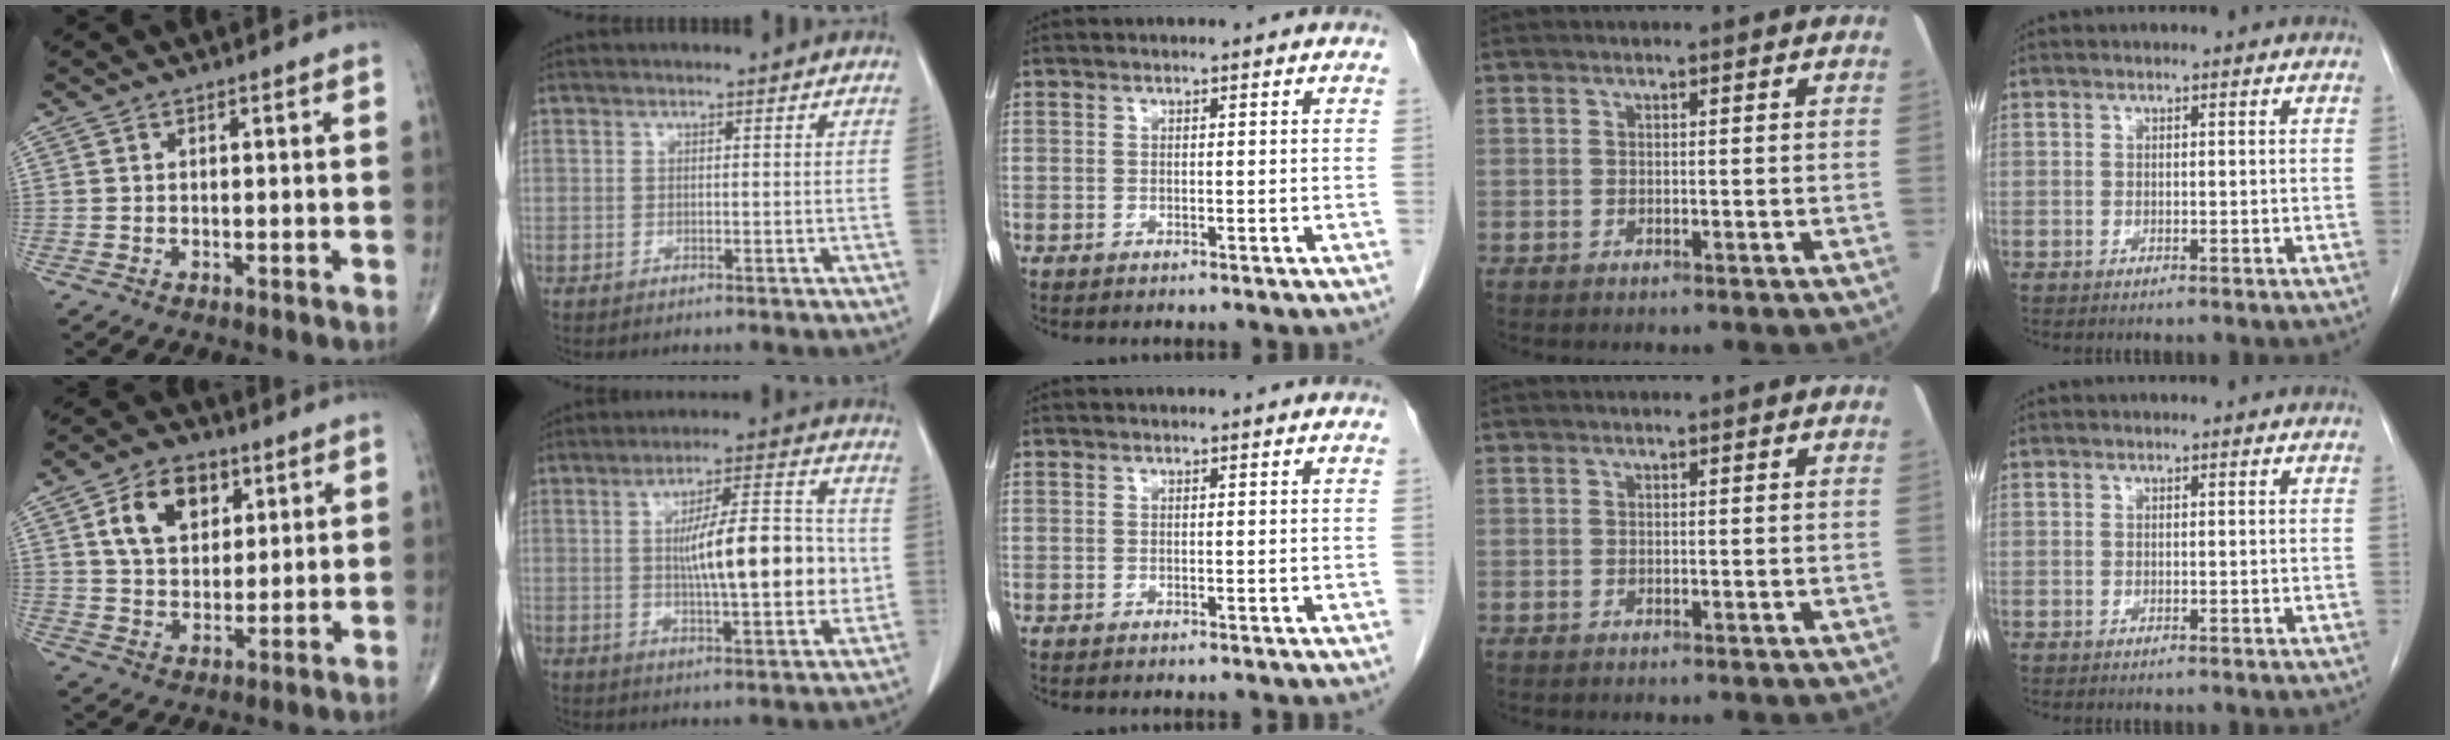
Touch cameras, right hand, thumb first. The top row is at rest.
{"thumb": {"total": 11.4, "force": [4.5, 7.6, 7.2], "torque": [-0.094, -0.013, 0.082]}, "index": {"total": 14.9, "force": [0.2, 3.5, 14.5], "torque": [-0.229, 0.017, 0.004]}}